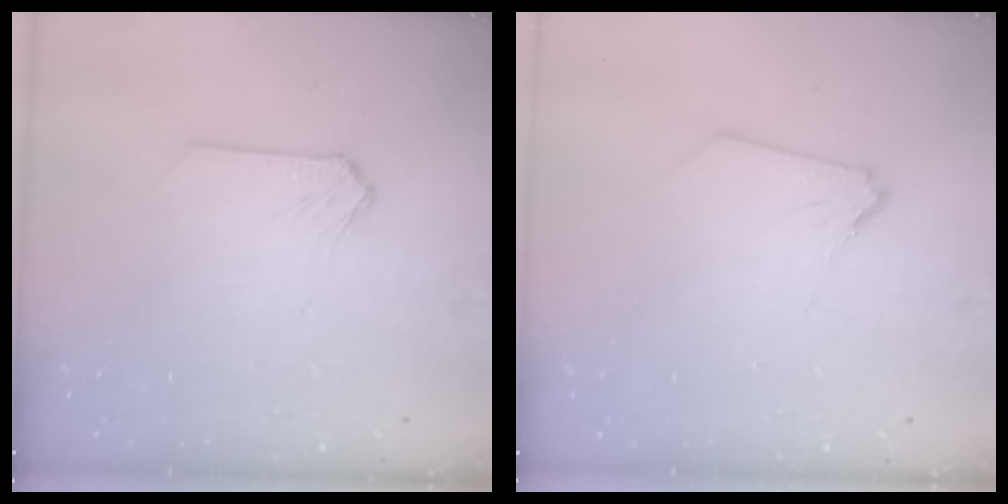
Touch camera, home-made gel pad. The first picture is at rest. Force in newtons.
{"total": 0.0}